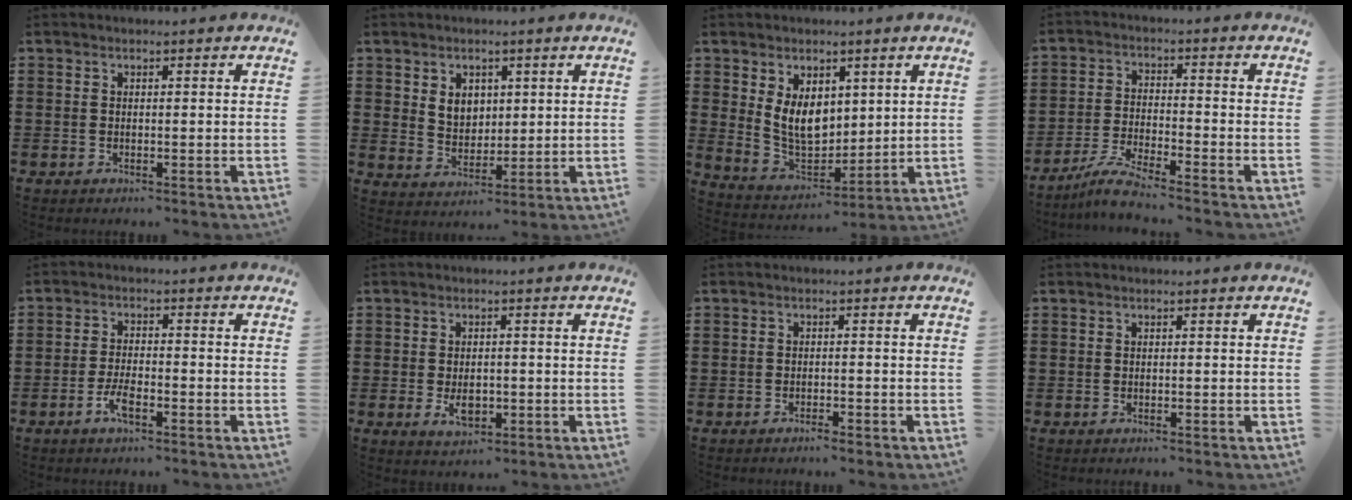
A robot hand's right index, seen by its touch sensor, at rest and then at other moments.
{"total": 4.3, "force": [1.9, 3.4, 1.8], "torque": [-0.049, 0.012, 0.033]}
{"total": 7.6, "force": [2.4, 5.6, 4.6], "torque": [-0.095, 0.001, 0.044]}
{"total": 4.9, "force": [-4.5, -0.2, 2.1], "torque": [-0.056, -0.014, -0.090]}
{"total": 3.7, "force": [-2.1, 1.0, 2.9], "torque": [-0.070, -0.005, -0.044]}
{"total": 3.6, "force": [-0.8, 2.0, 2.8], "torque": [-0.045, -0.003, -0.015]}
{"total": 1.2, "force": [-1.1, 0.1, 0.4], "torque": [-0.012, -0.002, -0.020]}
{"total": 0.0}